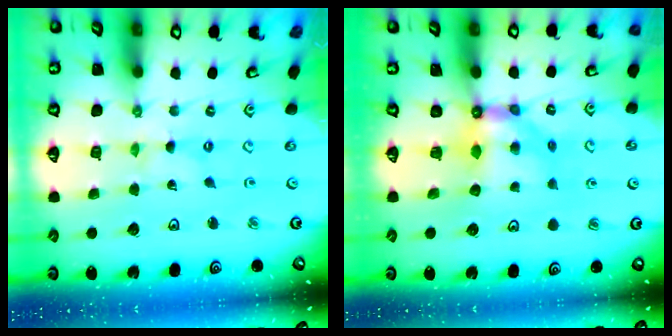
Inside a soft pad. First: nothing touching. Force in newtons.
{"total": 6.2, "press": 6.2, "slide": 0.2}